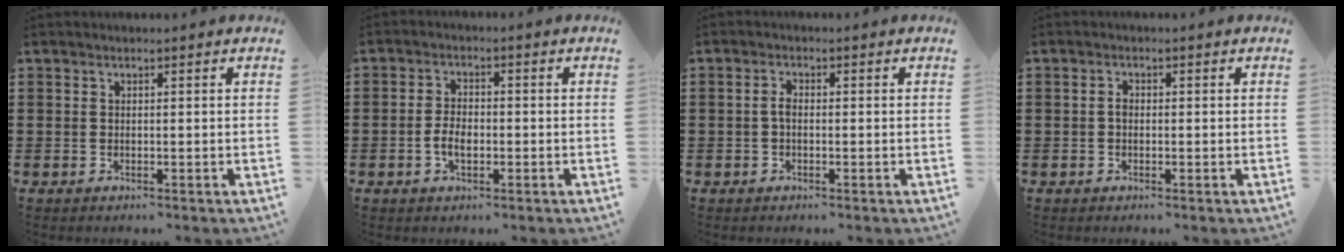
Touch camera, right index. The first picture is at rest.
{"total": 3.8, "force": [-1.1, 1.8, 3.1], "torque": [-0.078, -0.004, -0.025]}
{"total": 1.7, "force": [-0.4, 0.8, 1.5], "torque": [-0.036, -0.001, -0.010]}
{"total": 1.3, "force": [-0.2, 0.8, 1.0], "torque": [-0.020, 0.002, -0.005]}